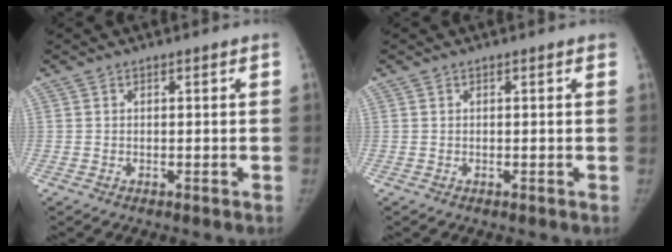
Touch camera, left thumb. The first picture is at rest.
{"total": 0.0}